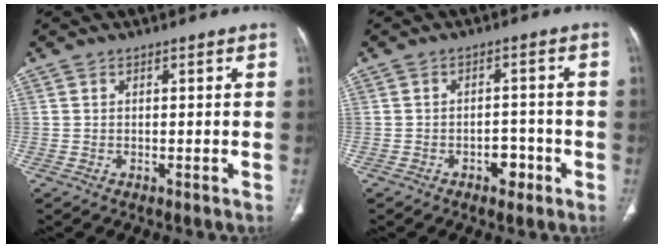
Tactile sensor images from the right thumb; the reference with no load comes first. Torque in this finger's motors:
{"motor_torque": [2.79, 2.22, 0.47, -0.37, -0.01]}